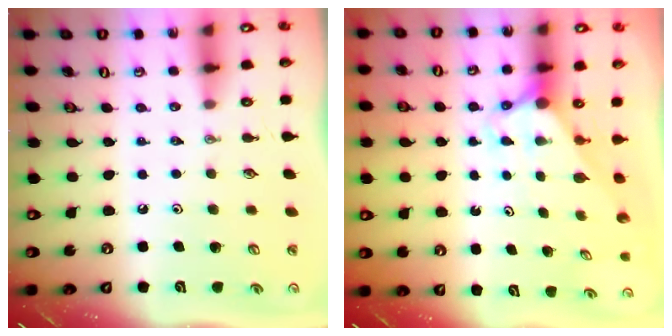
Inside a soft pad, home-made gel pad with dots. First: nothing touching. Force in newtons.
{"total": 2.8, "press": 2.8, "slide": 0.1}